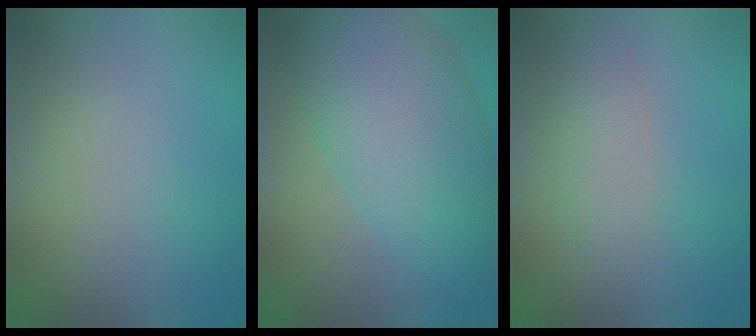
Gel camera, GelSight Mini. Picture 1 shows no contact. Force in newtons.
{"total": 8.5, "press": 8.5, "slide": 0.1}
{"total": 2.3, "press": 2.3, "slide": 0.1}